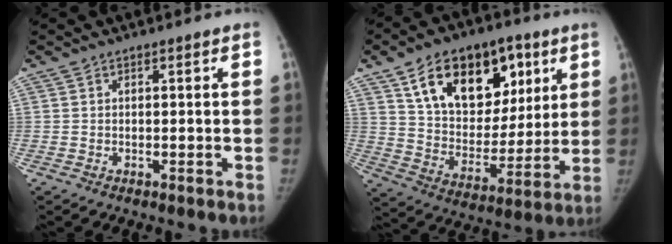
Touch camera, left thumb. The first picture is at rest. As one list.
[{"total": 21.9, "force": [10.3, 13.7, 13.5], "torque": [-0.165, -0.028, 0.176]}]